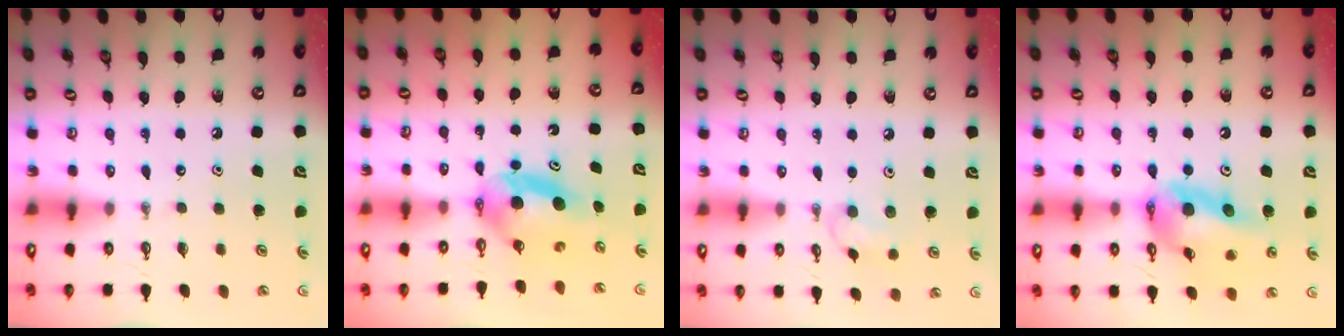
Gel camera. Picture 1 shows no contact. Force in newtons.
{"total": 7.0, "press": 6.3, "slide": 3.0}
{"total": 7.7, "press": 7.1, "slide": 3.2}
{"total": 15.6, "press": 15.4, "slide": 2.1}